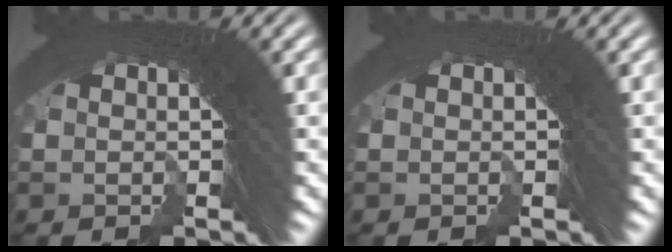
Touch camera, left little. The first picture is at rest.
{"total": 0.0}